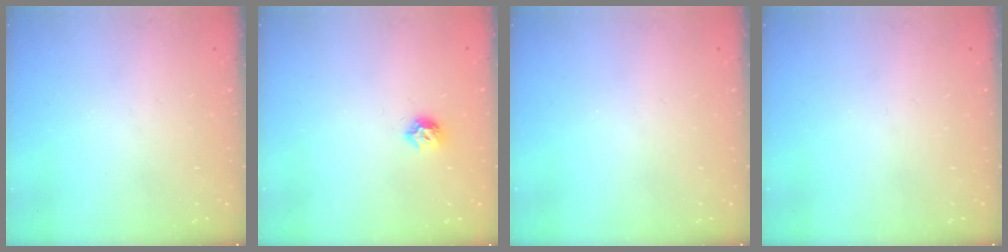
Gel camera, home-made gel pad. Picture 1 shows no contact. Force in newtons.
{"total": 6.3, "press": 6.3, "slide": 0.1}
{"total": 0.0}
{"total": 0.0}